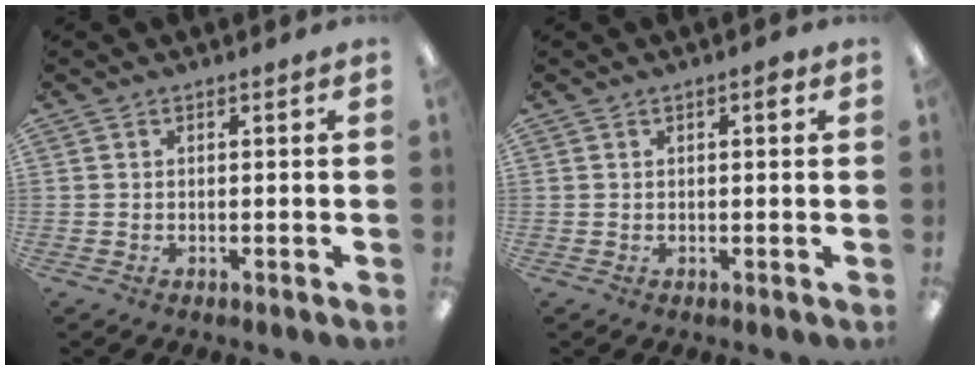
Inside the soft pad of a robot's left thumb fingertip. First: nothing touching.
{"total": 1.4, "force": [0.6, 0.5, 1.2], "torque": [-0.017, 0.001, 0.008]}